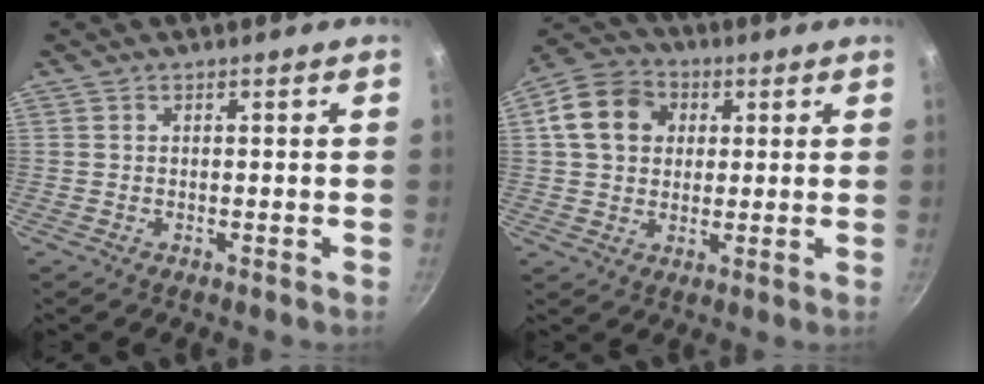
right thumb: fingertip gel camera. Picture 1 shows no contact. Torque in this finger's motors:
{"motor_torque": [-1.06, 1.16, 0.91, -0.03, 0.06]}